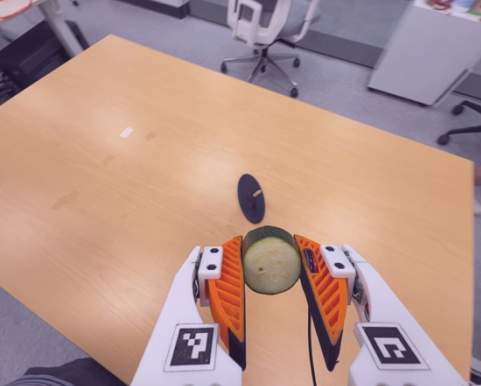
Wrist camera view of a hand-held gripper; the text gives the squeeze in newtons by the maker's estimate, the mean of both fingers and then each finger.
{"total": 11.2, "left": 10.8, "right": 11.5}